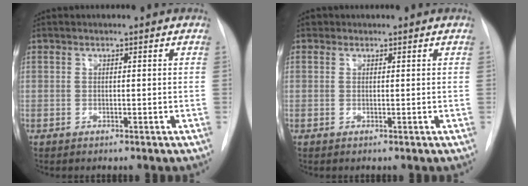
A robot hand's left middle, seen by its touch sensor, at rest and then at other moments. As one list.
[{"total": 0.6, "force": [0.4, 0.5, 0.0], "torque": [0.002, 0.002, 0.004]}]